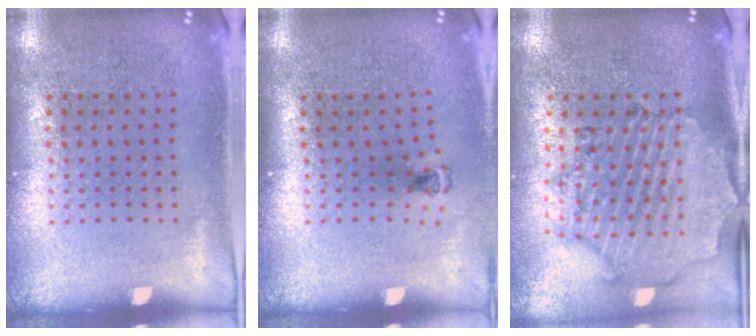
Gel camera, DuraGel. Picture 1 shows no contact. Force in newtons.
{"total": 0.5, "press": 0.4, "slide": 0.3}
{"total": 1.7, "press": 1.6, "slide": 0.3}